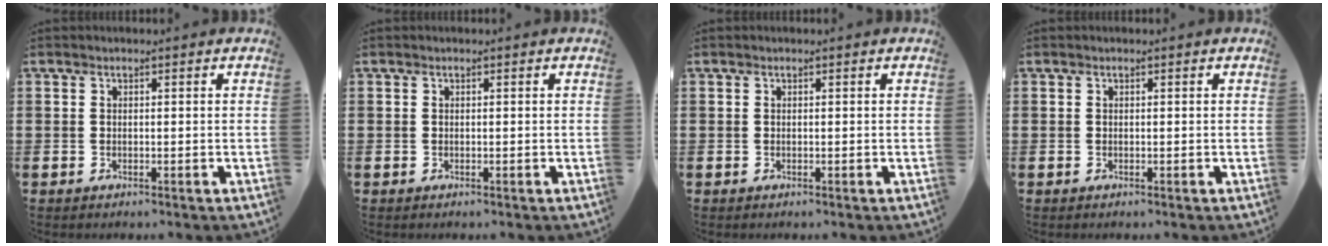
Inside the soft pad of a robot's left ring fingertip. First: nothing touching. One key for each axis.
{"total": 0.0}
{"total": 0.0}
{"total": 0.0}